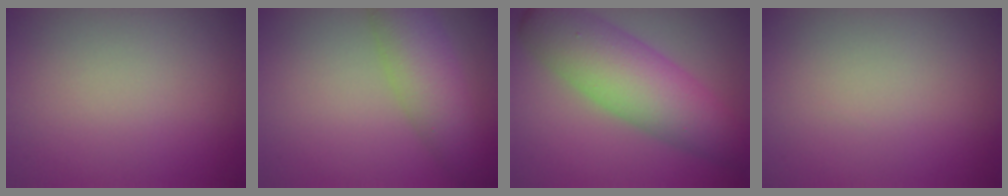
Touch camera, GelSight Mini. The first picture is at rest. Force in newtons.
{"total": 5.5, "press": 5.5, "slide": 0.3}
{"total": 8.4, "press": 8.4, "slide": 0.1}
{"total": 0.0}